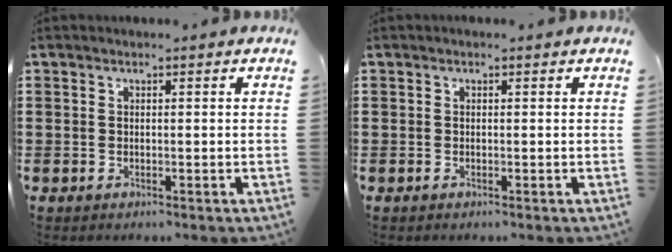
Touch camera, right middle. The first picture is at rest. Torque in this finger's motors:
{"motor_torque": [0.90, -0.67, 0.20, 0.04]}